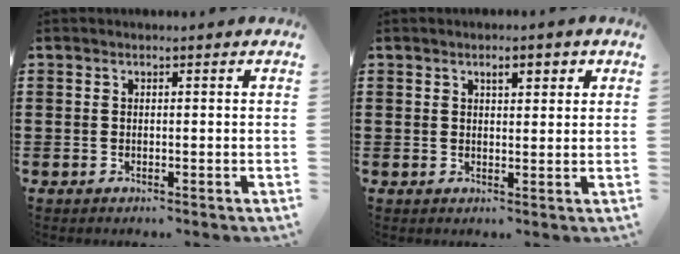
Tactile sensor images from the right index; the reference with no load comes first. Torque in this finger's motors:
{"motor_torque": [0.20, -0.18, 0.08, 0.04]}